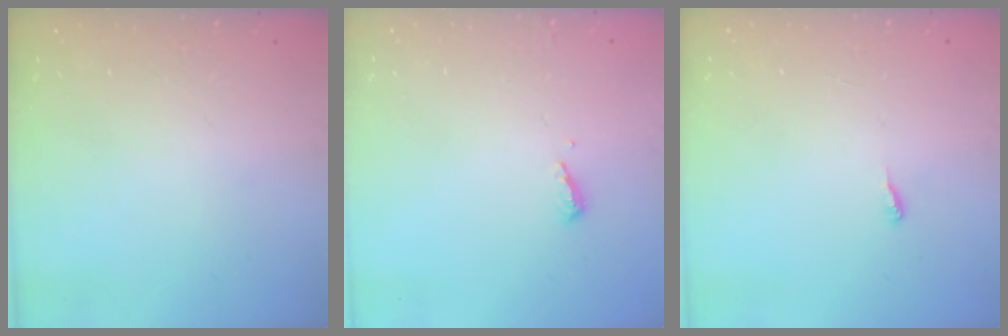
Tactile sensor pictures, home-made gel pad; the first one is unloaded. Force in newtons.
{"total": 5.1, "press": 5.1, "slide": 0.5}
{"total": 4.1, "press": 4.0, "slide": 0.5}